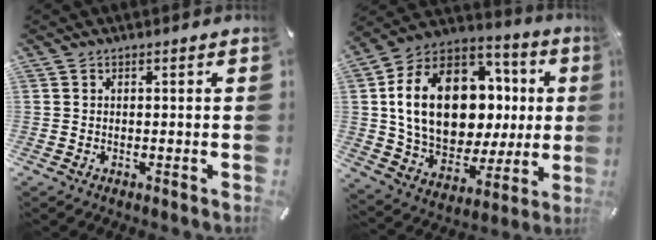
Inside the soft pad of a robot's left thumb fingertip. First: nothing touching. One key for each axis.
{"total": 22.7, "fx": 3.7, "fy": 16.1, "fz": 15.6, "tx": -0.299, "ty": -0.017, "tz": 0.073}